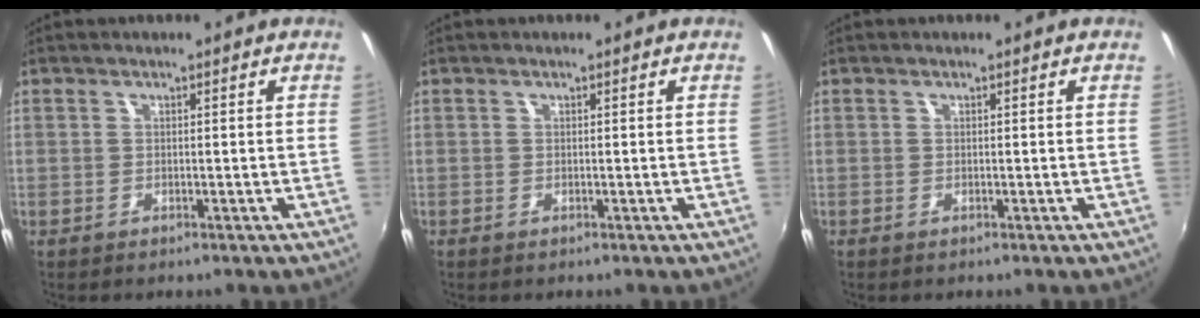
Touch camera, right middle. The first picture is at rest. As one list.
[{"total": 0.0}, {"total": 0.0}]